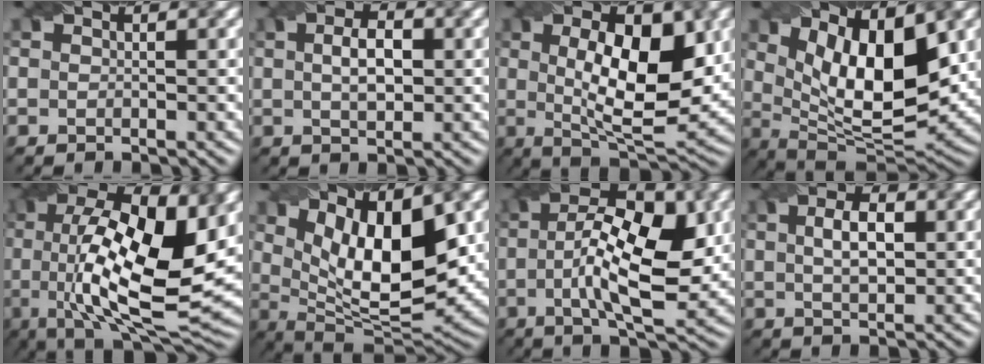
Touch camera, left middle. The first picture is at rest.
{"total": 3.4, "force": [0.3, 1.7, 2.9], "torque": [-0.062, 0.005, 0.007]}
{"total": 9.9, "force": [1.4, 4.0, 9.0], "torque": [-0.137, 0.000, 0.026]}
{"total": 11.3, "force": [3.2, 4.8, 9.8], "torque": [-0.150, -0.010, 0.056]}
{"total": 15.4, "force": [1.2, 5.8, 14.2], "torque": [-0.240, -0.006, 0.019]}
{"total": 11.3, "force": [3.0, 4.7, 9.9], "torque": [-0.151, -0.010, 0.053]}
{"total": 10.3, "force": [0.2, 4.0, 9.5], "torque": [-0.154, 0.007, 0.003]}
{"total": 3.6, "force": [0.6, 1.7, 3.1], "torque": [-0.064, 0.006, 0.012]}